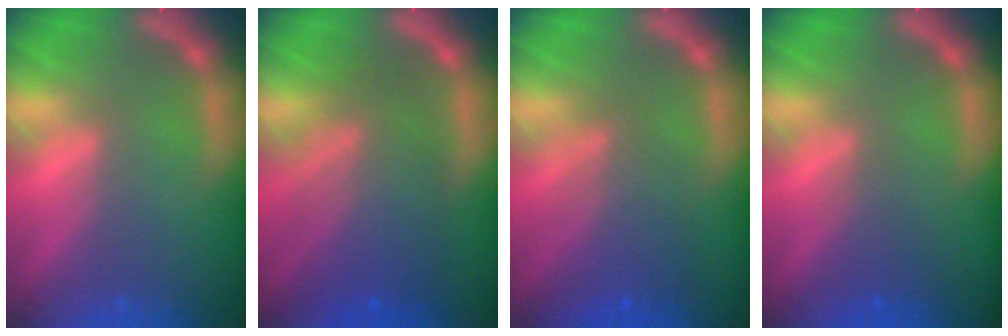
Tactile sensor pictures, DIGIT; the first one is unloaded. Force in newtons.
{"total": 8.1}
{"total": 4.6}
{"total": 2.0}